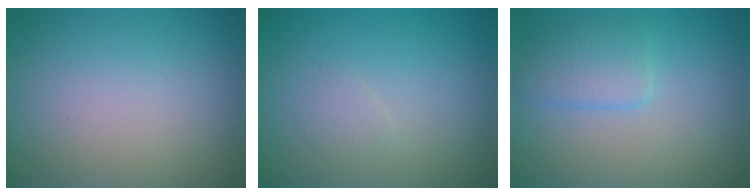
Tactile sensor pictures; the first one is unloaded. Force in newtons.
{"total": 0.8, "press": 0.8, "slide": 0.1}
{"total": 2.5, "press": 2.5, "slide": 0.1}